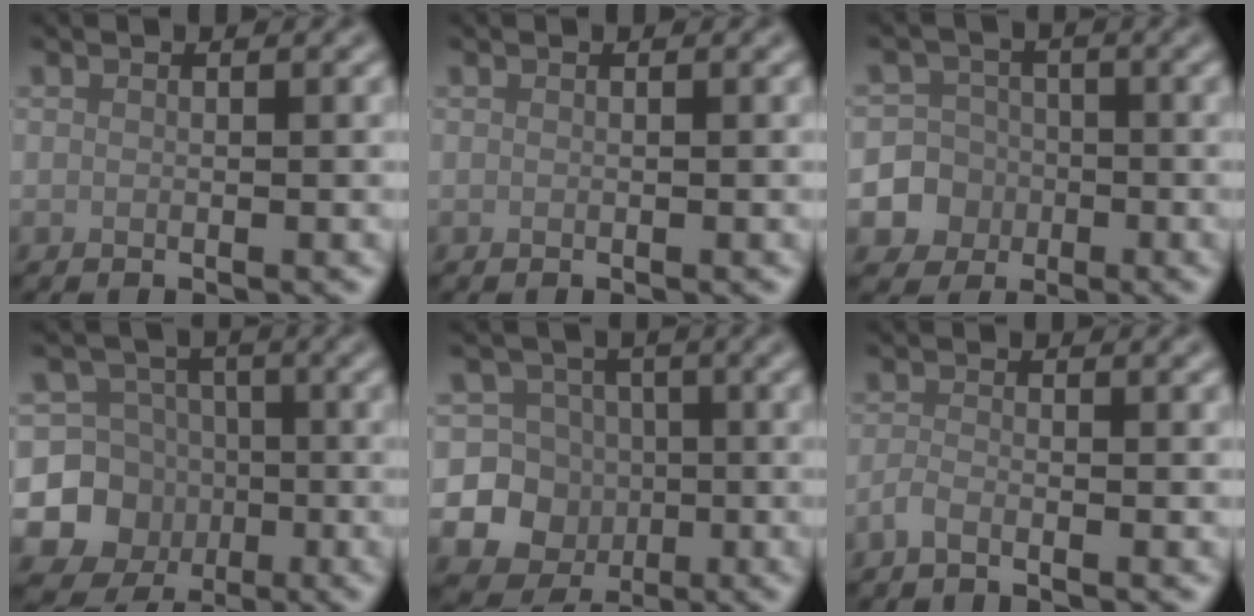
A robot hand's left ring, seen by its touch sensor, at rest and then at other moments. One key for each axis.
{"total": 0.0}
{"total": 8.9, "fx": -2.8, "fy": 8.3, "fz": 0.9, "tx": -0.021, "ty": -0.013, "tz": -0.069}
{"total": 6.9, "fx": -1.7, "fy": 6.5, "fz": 1.5, "tx": -0.014, "ty": -0.004, "tz": -0.052}
{"total": 9.9, "fx": -2.3, "fy": 9.5, "fz": 1.9, "tx": -0.029, "ty": 0.008, "tz": -0.057}
{"total": 1.2, "fx": -0.9, "fy": 0.3, "fz": 0.8, "tx": -0.017, "ty": -0.001, "tz": -0.022}